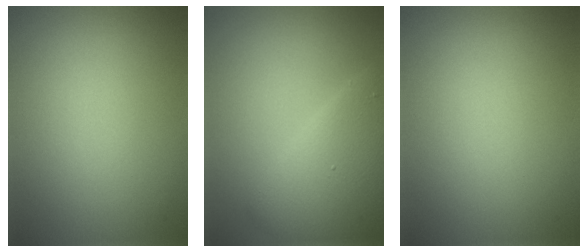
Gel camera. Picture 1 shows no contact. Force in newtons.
{"total": 5.4, "press": 5.4, "slide": 0.1}
{"total": 0.0}